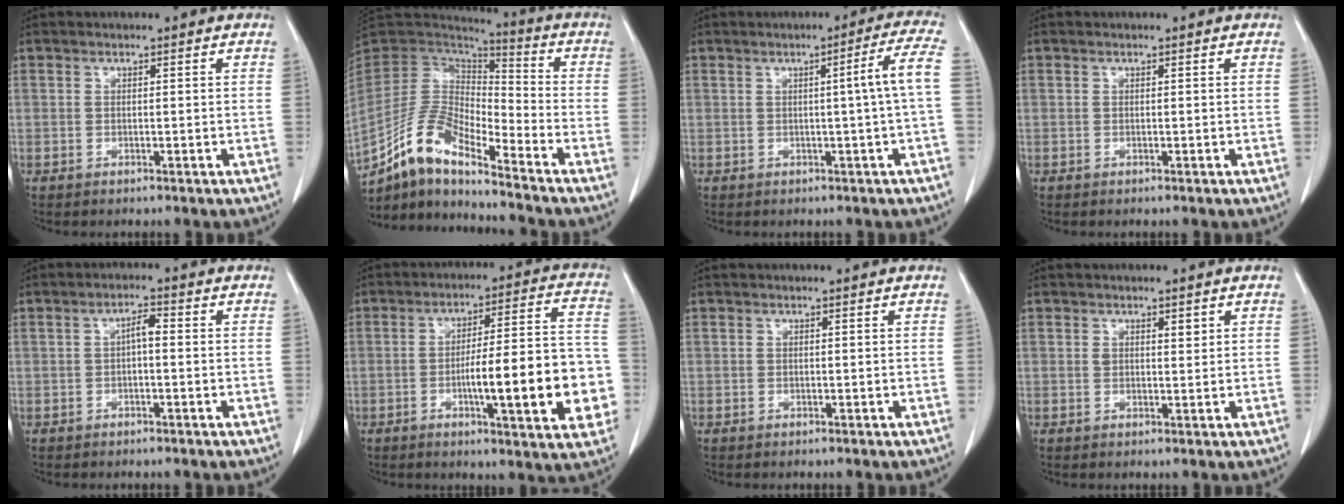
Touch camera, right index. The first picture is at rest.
{"total": 13.3, "force": [-10.8, 2.7, 7.2], "torque": [-0.141, 0.020, -0.202]}
{"total": 5.8, "force": [0.0, -1.4, 5.6], "torque": [-0.070, 0.007, 0.001]}
{"total": 0.0}
{"total": 2.4, "force": [-0.1, 0.7, 2.3], "torque": [-0.039, 0.008, -0.002]}
{"total": 17.1, "force": [-4.0, 2.8, 16.4], "torque": [-0.204, 0.023, -0.049]}
{"total": 0.0}
{"total": 1.7, "force": [0.9, 0.8, 1.1], "torque": [-0.017, 0.000, 0.017]}